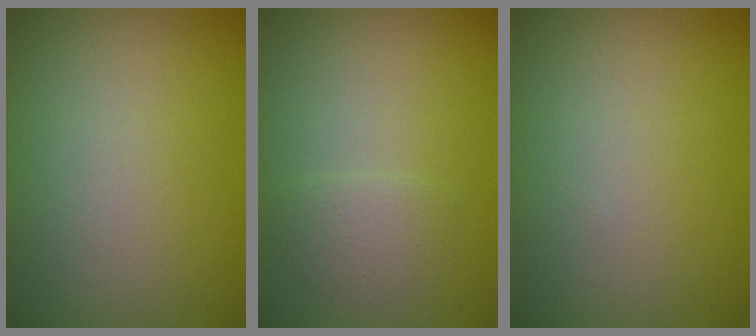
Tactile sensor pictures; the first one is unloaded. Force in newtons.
{"total": 1.5, "press": 1.5, "slide": 0.1}
{"total": 0.0}